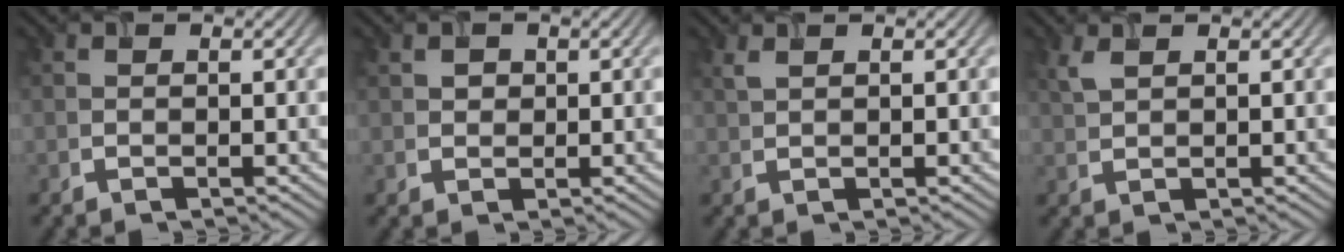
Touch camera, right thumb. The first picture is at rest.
{"total": 1.3, "force": [0.5, 1.1, 0.5], "torque": [-0.011, -0.001, 0.010]}
{"total": 1.0, "force": [0.7, 0.2, 0.7], "torque": [-0.023, 0.002, 0.017]}
{"total": 1.9, "force": [1.2, 0.6, 1.3], "torque": [-0.040, 0.003, 0.028]}